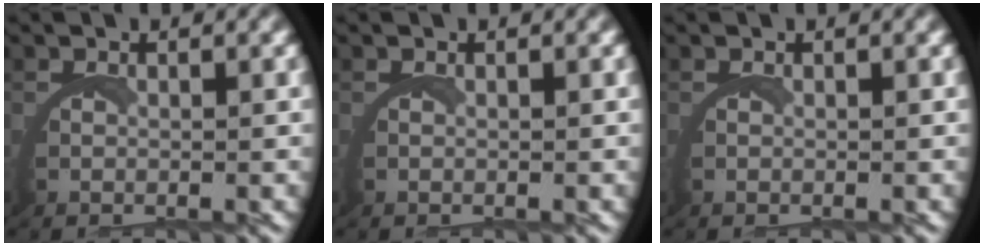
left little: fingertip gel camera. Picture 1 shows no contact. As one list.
[{"total": 0.0}, {"total": 0.0}]